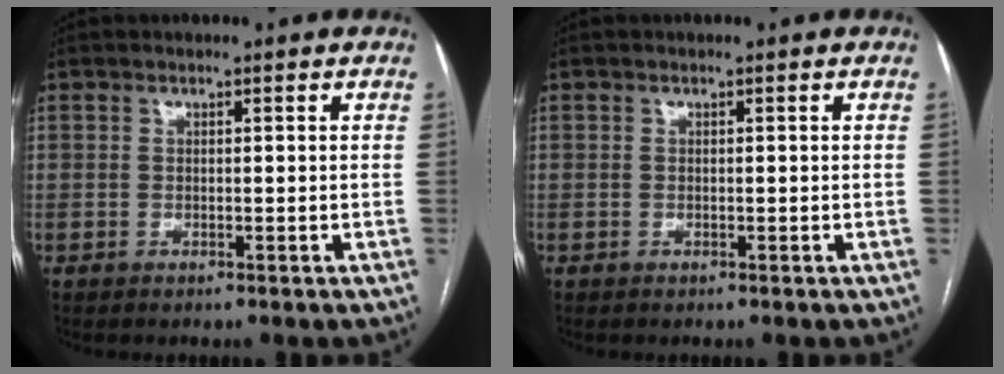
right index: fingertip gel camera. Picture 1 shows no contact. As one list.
[{"total": 0.0}]